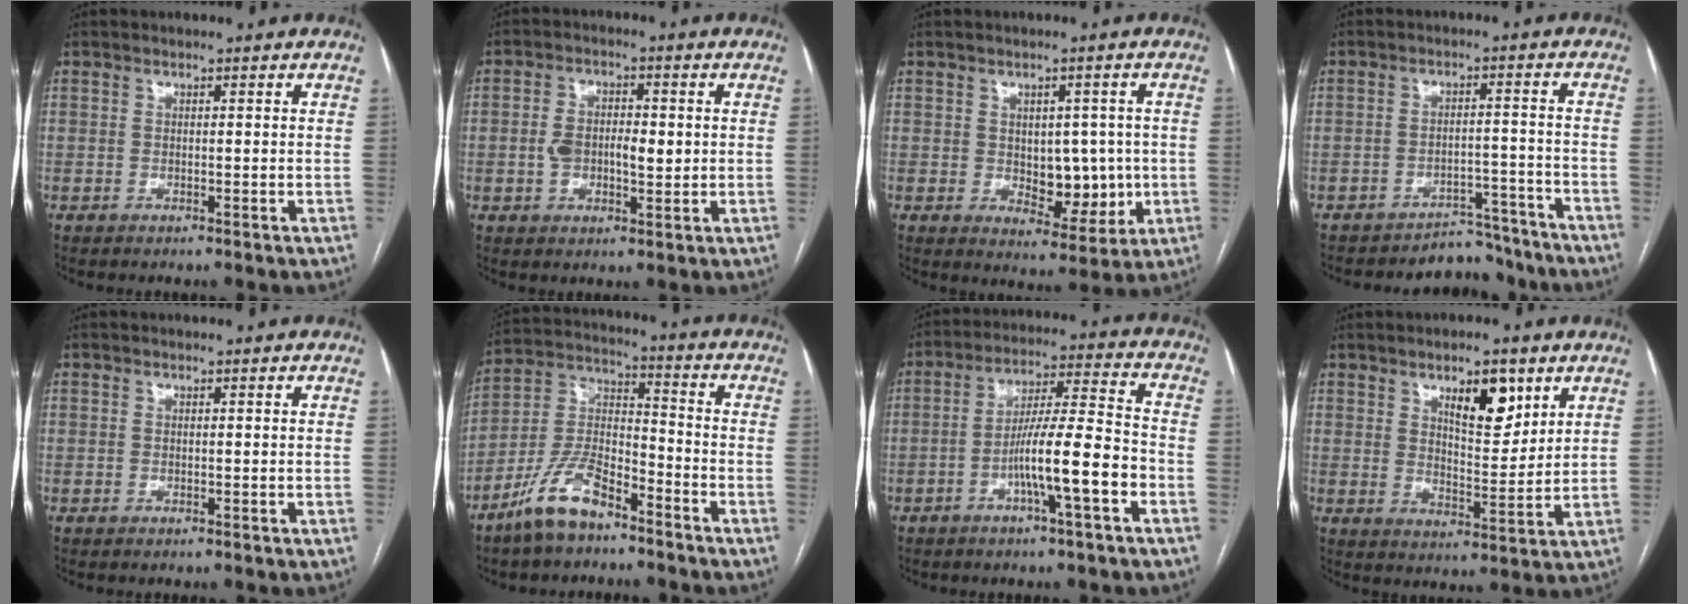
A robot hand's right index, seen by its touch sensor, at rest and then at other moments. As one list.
[{"total": 6.4, "force": [-0.1, 3.5, 5.4], "torque": [-0.098, 0.017, 0.001]}, {"total": 7.5, "force": [-0.2, 4.5, 6.1], "torque": [-0.069, 0.003, 0.011]}, {"total": 8.2, "force": [-7.8, 2.5, -0.3], "torque": [0.024, 0.035, -0.103]}, {"total": 0.0}, {"total": 11.0, "force": [-8.0, 3.8, 6.6], "torque": [-0.144, 0.006, -0.155]}, {"total": 10.9, "force": [-4.2, 0.2, 10.1], "torque": [-0.176, 0.012, -0.072]}, {"total": 8.0, "force": [4.4, 2.8, 6.1], "torque": [-0.096, -0.004, 0.073]}]